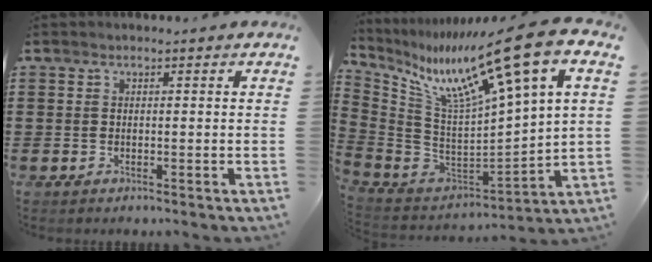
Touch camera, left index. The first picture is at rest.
{"total": 15.0, "force": [9.5, 1.1, 11.5], "torque": [-0.219, -0.068, 0.146]}